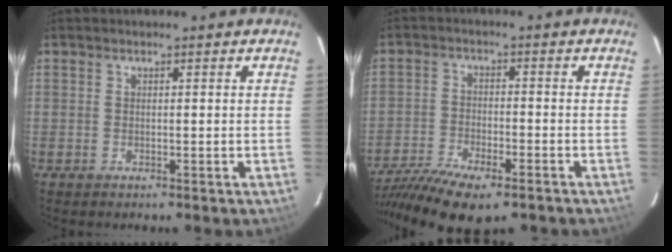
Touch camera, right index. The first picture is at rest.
{"total": 15.6, "force": [-11.8, 4.6, 9.1], "torque": [-0.200, -0.047, -0.203]}